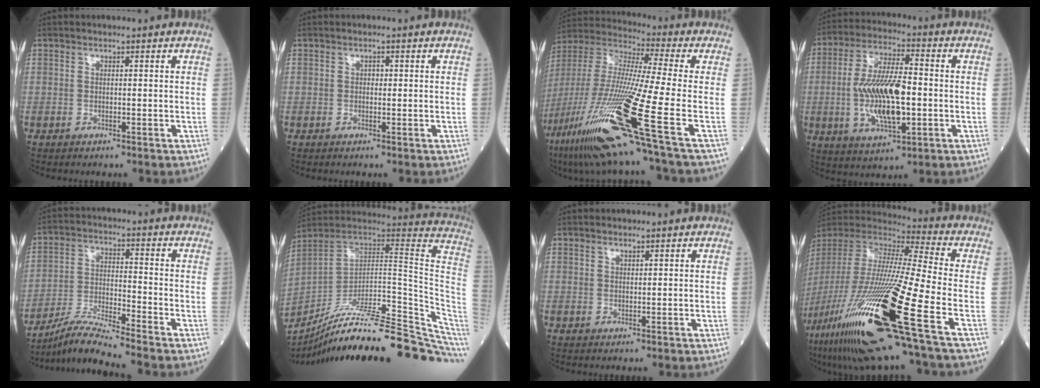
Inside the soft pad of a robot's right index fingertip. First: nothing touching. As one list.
[{"total": 0.6, "force": [0.1, 0.4, 0.4], "torque": [-0.008, 0.002, 0.002]}, {"total": 25.0, "force": [-12.6, -0.7, 21.5], "torque": [-0.453, -0.058, -0.236]}, {"total": 13.2, "force": [-1.6, 4.0, 12.5], "torque": [-0.247, 0.002, -0.024]}, {"total": 8.2, "force": [-7.4, -1.9, 3.0], "torque": [-0.068, -0.017, -0.138]}, {"total": 31.0, "force": [-25.2, 3.5, 17.7], "torque": [-0.151, -0.003, -0.360]}, {"total": 0.6, "force": [0.5, 0.1, 0.2], "torque": [-0.008, -0.001, 0.012]}, {"total": 34.2, "force": [-15.9, 2.7, 30.2], "torque": [-0.636, -0.073, -0.305]}]